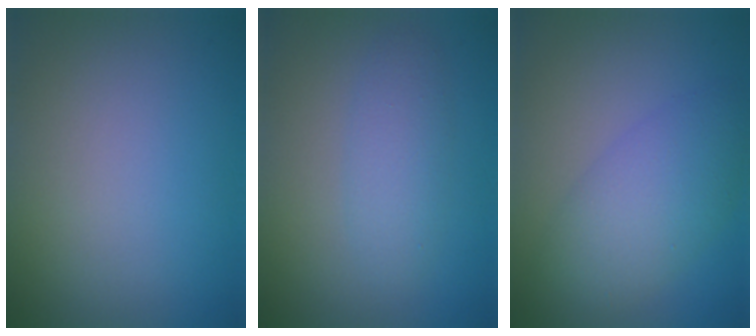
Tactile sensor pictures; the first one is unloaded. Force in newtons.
{"total": 2.8, "press": 2.8, "slide": 0.1}
{"total": 5.6, "press": 5.6, "slide": 0.1}